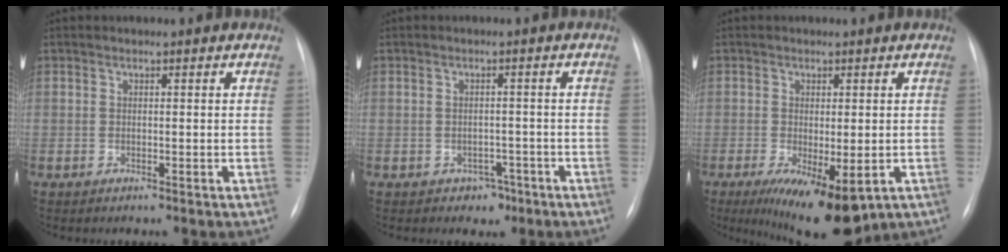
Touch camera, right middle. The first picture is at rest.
{"total": 2.6, "force": [-1.6, 2.0, 0.7], "torque": [-0.004, 0.012, -0.015]}
{"total": 12.0, "force": [-6.1, 4.1, 9.5], "torque": [-0.126, -0.020, -0.084]}